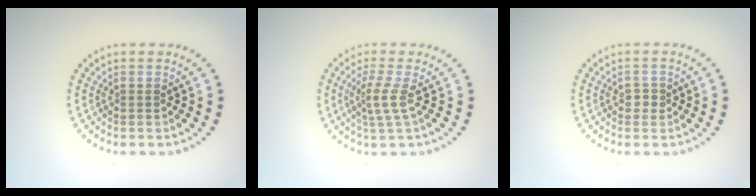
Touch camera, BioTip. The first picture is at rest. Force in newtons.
{"total": 2.3, "press": 1.5, "slide": 1.6}
{"total": 1.0, "press": 1.0, "slide": 0.4}